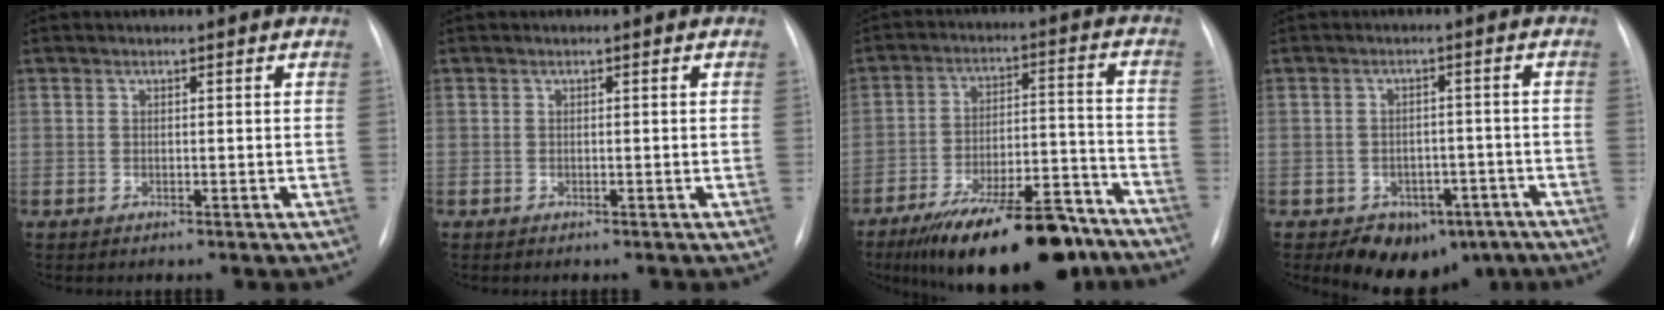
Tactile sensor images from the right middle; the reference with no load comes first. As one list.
[{"total": 0.0}, {"total": 21.2, "force": [-16.5, 5.7, 12.0], "torque": [-0.147, 0.020, -0.255]}, {"total": 8.9, "force": [-5.8, 5.7, 3.7], "torque": [-0.035, 0.021, -0.074]}]